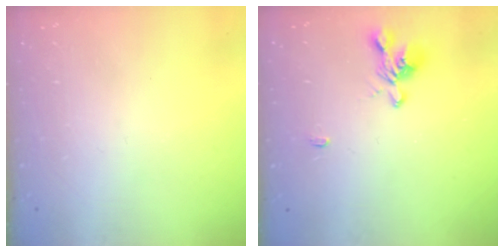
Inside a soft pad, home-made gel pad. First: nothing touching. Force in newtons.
{"total": 1.3, "press": 0.7, "slide": 1.1}